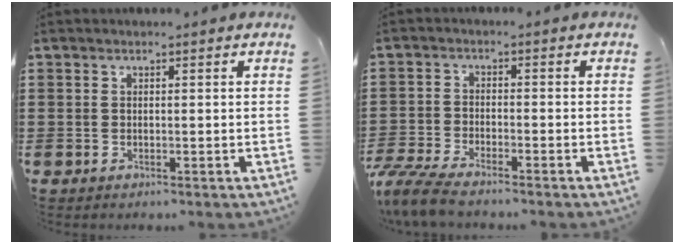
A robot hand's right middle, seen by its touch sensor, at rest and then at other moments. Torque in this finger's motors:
{"motor_torque": [1.74, -0.40, 0.74, 0.21]}